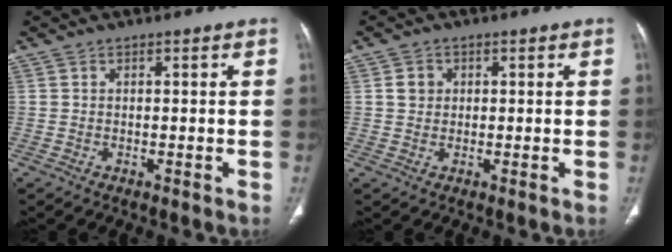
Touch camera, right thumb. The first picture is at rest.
{"total": 2.6, "force": [0.5, 2.3, 1.0], "torque": [-0.006, 0.002, 0.009]}